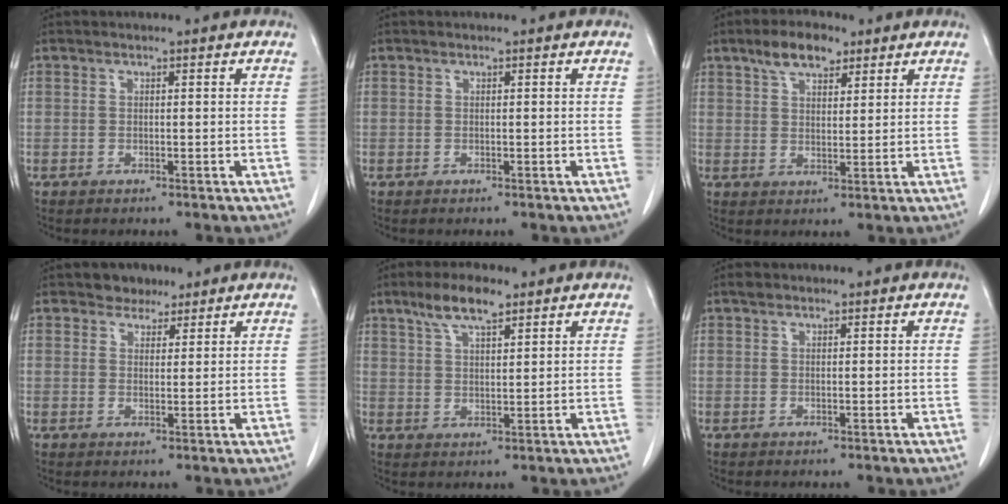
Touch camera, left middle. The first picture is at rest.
{"total": 0.0}
{"total": 6.2, "force": [4.2, 2.6, 3.7], "torque": [-0.068, 0.012, 0.074]}
{"total": 3.1, "force": [2.5, 1.9, 0.4], "torque": [-0.006, 0.005, 0.039]}
{"total": 6.2, "force": [4.4, 1.4, 4.2], "torque": [-0.086, 0.008, 0.082]}
{"total": 0.8, "force": [0.7, 0.4, 0.2], "torque": [-0.010, 0.008, 0.012]}